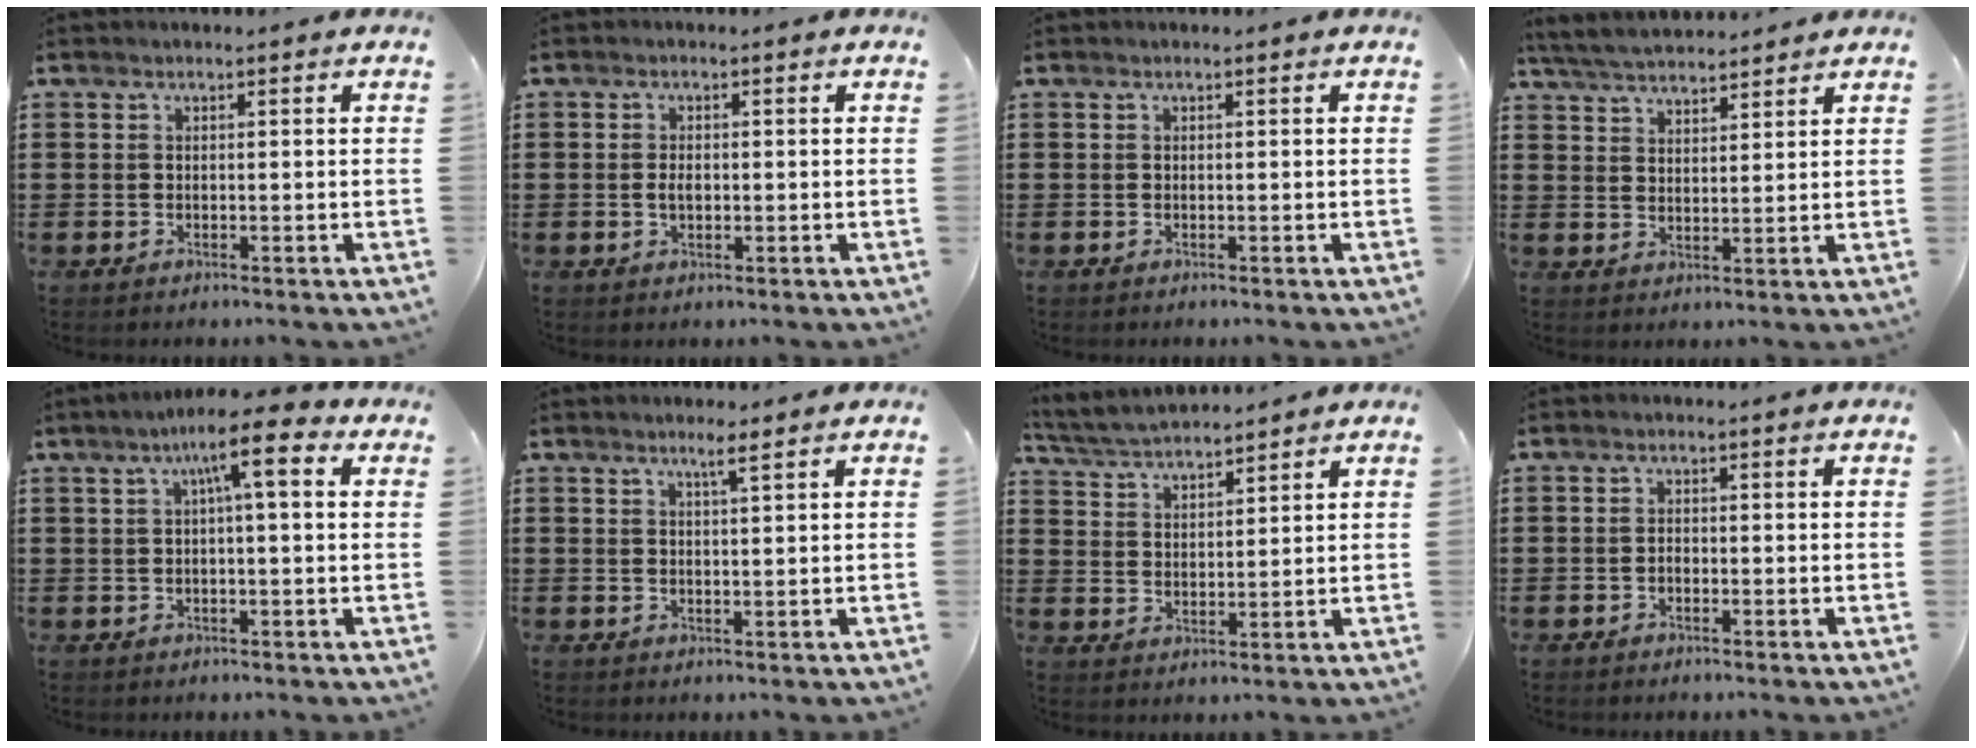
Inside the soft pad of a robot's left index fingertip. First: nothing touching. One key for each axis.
{"total": 1.8, "fx": -0.1, "fy": 0.9, "fz": 1.5, "tx": -0.030, "ty": 0.004, "tz": -0.002}
{"total": 0.0}
{"total": 4.7, "fx": 4.5, "fy": 0.7, "fz": 1.0, "tx": -0.035, "ty": -0.011, "tz": 0.083}
{"total": 7.1, "fx": 2.5, "fy": 0.9, "fz": 6.6, "tx": -0.118, "ty": 0.001, "tz": 0.034}
{"total": 2.2, "fx": 1.7, "fy": -0.1, "fz": 1.4, "tx": -0.032, "ty": 0.000, "tz": 0.030}
{"total": 4.2, "fx": 4.1, "fy": 0.2, "fz": 0.6, "tx": -0.029, "ty": -0.016, "tz": 0.074}
{"total": 0.9, "fx": -0.5, "fy": 0.5, "fz": 0.6, "tx": -0.015, "ty": -0.002, "tz": -0.008}